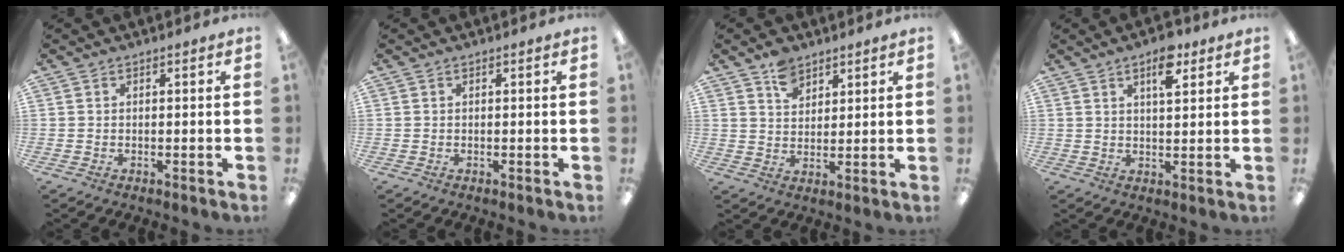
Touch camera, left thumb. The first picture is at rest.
{"total": 0.0}
{"total": 6.0, "force": [4.3, 3.6, 2.1], "torque": [-0.030, -0.016, 0.078]}
{"total": 6.6, "force": [4.1, 2.6, 4.6], "torque": [-0.060, -0.015, 0.064]}